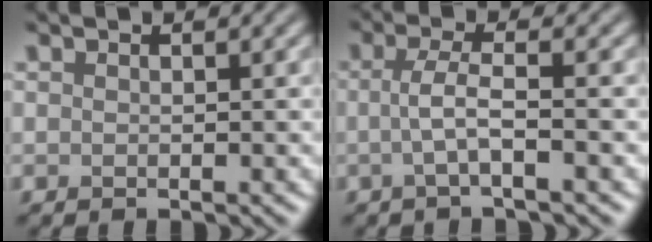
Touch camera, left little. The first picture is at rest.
{"total": 2.6, "force": [-0.8, 0.5, 2.4], "torque": [-0.049, 0.000, -0.019]}